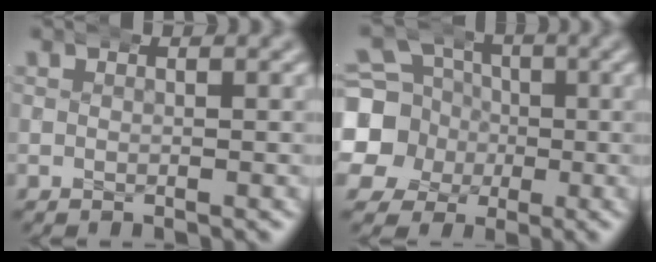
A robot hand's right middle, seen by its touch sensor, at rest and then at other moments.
{"total": 10.4, "force": [-0.9, 10.0, 3.1], "torque": [-0.068, -0.036, -0.017]}